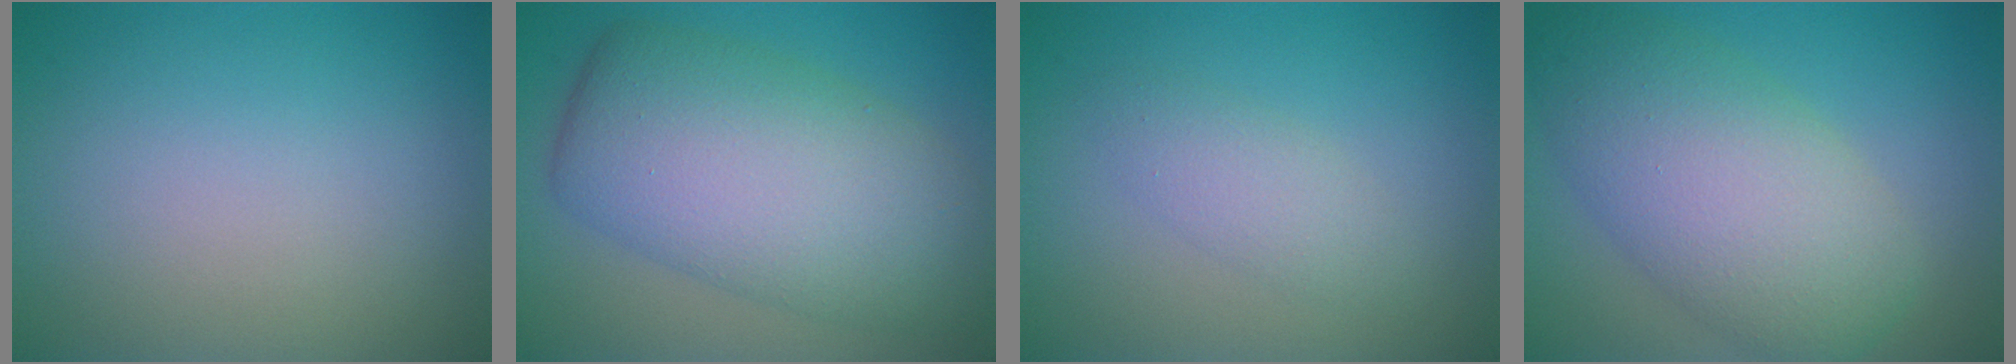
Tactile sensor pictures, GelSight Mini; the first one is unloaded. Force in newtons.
{"total": 10.3, "press": 10.3, "slide": 0.5}
{"total": 2.7, "press": 2.7, "slide": 0.2}
{"total": 8.5, "press": 8.5, "slide": 0.3}